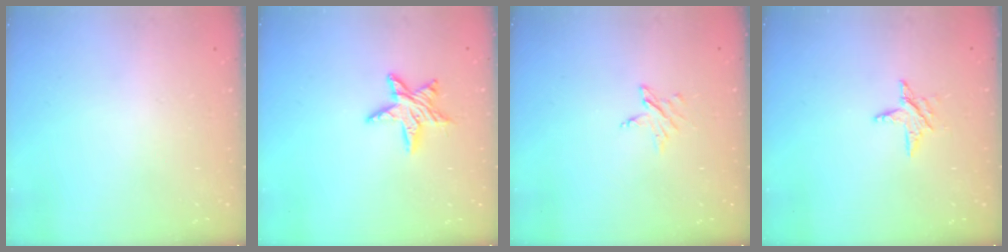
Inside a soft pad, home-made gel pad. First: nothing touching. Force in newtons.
{"total": 9.1, "press": 9.1, "slide": 0.5}
{"total": 3.0, "press": 3.0, "slide": 0.3}
{"total": 5.5, "press": 5.5, "slide": 0.6}